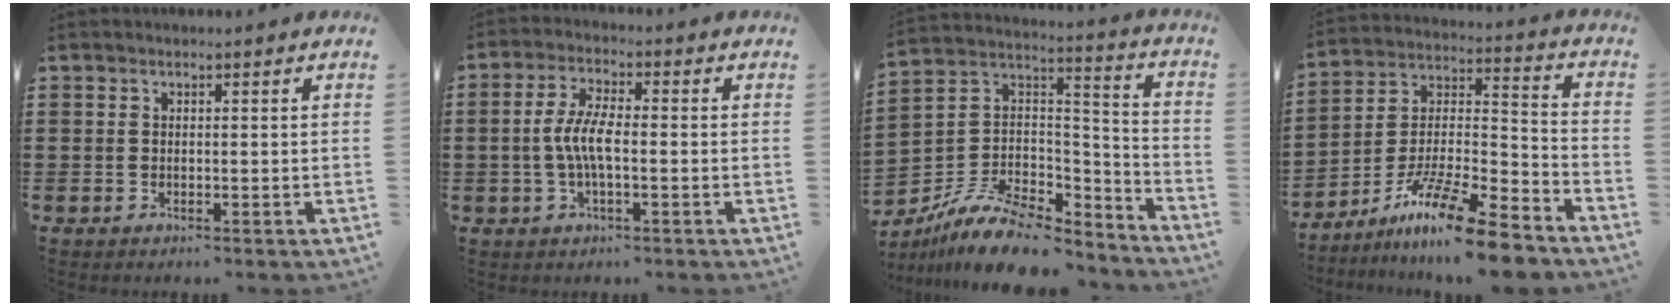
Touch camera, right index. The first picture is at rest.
{"total": 5.6, "force": [-0.8, 1.8, 5.3], "torque": [-0.114, -0.001, -0.021]}
{"total": 11.9, "force": [-8.8, 5.1, 6.2], "torque": [-0.123, 0.026, -0.163]}
{"total": 14.3, "force": [-11.2, 1.5, 8.7], "torque": [-0.149, 0.032, -0.209]}